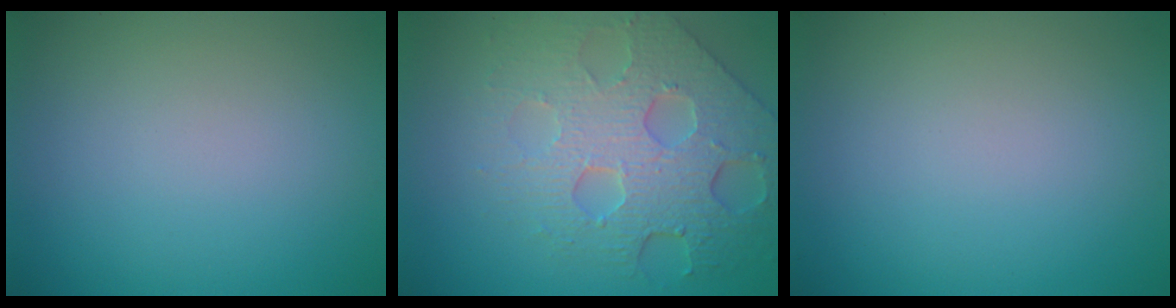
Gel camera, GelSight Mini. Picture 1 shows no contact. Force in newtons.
{"total": 7.8, "press": 5.6, "slide": 5.5}
{"total": 0.0}